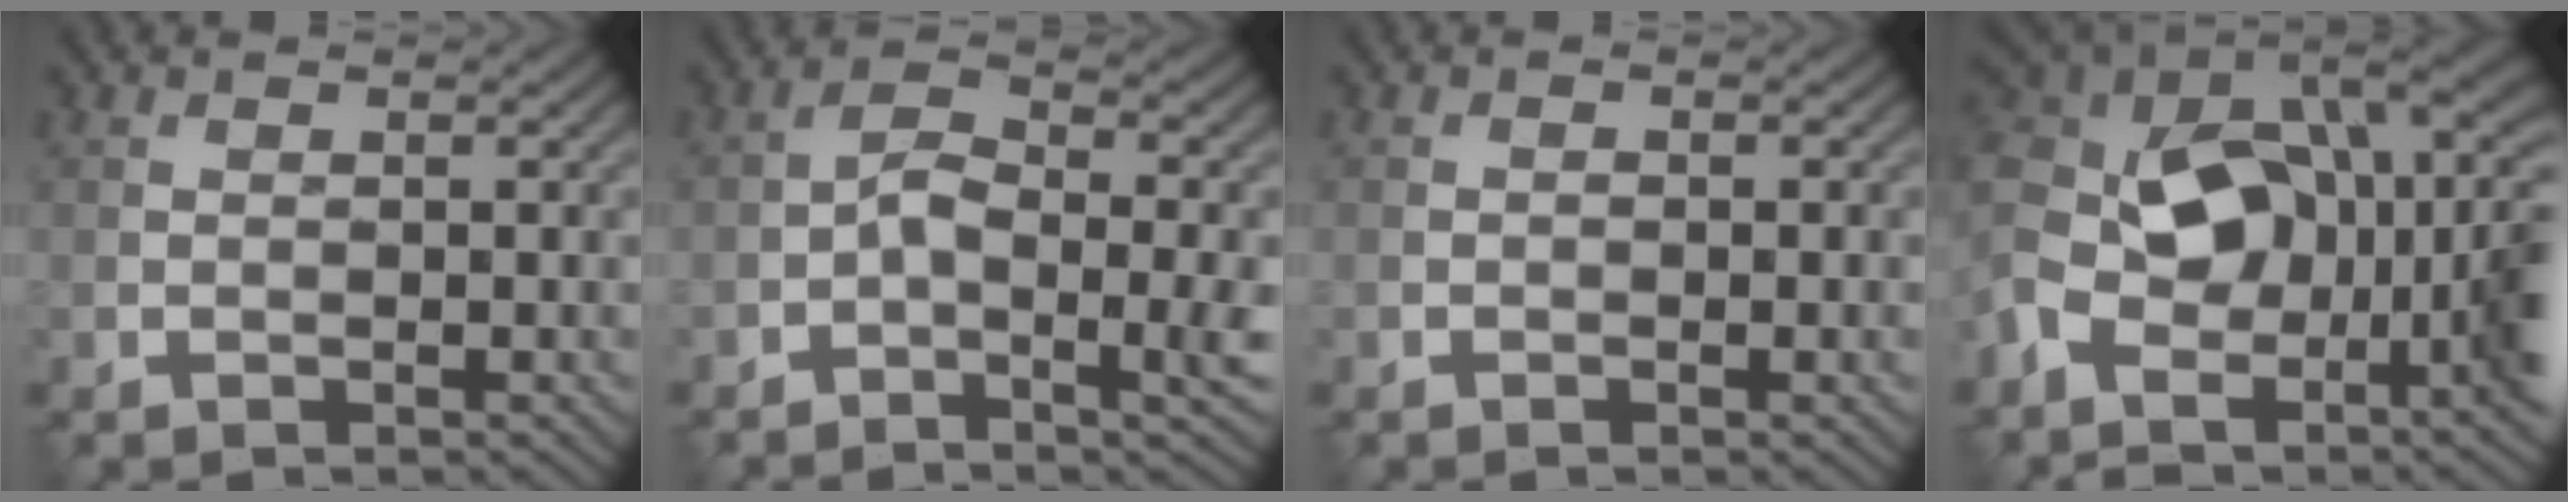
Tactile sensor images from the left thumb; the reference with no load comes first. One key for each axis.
{"total": 5.0, "fx": -1.6, "fy": 1.9, "fz": 4.4, "tx": -0.078, "ty": 0.006, "tz": -0.037}
{"total": 1.2, "fx": -0.3, "fy": 0.5, "fz": 1.1, "tx": -0.016, "ty": -0.001, "tz": -0.005}
{"total": 16.2, "fx": -4.9, "fy": 10.6, "fz": 11.2, "tx": -0.232, "ty": -0.026, "tz": -0.098}